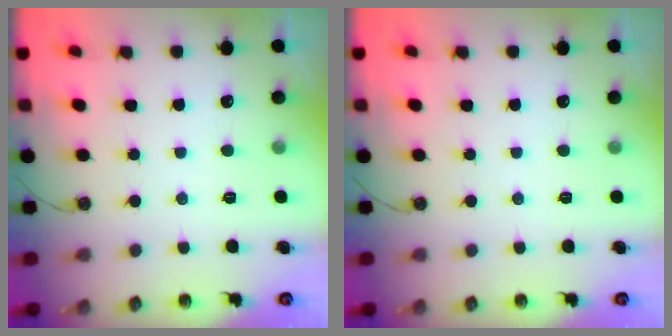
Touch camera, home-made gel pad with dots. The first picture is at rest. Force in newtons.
{"total": 0.0}